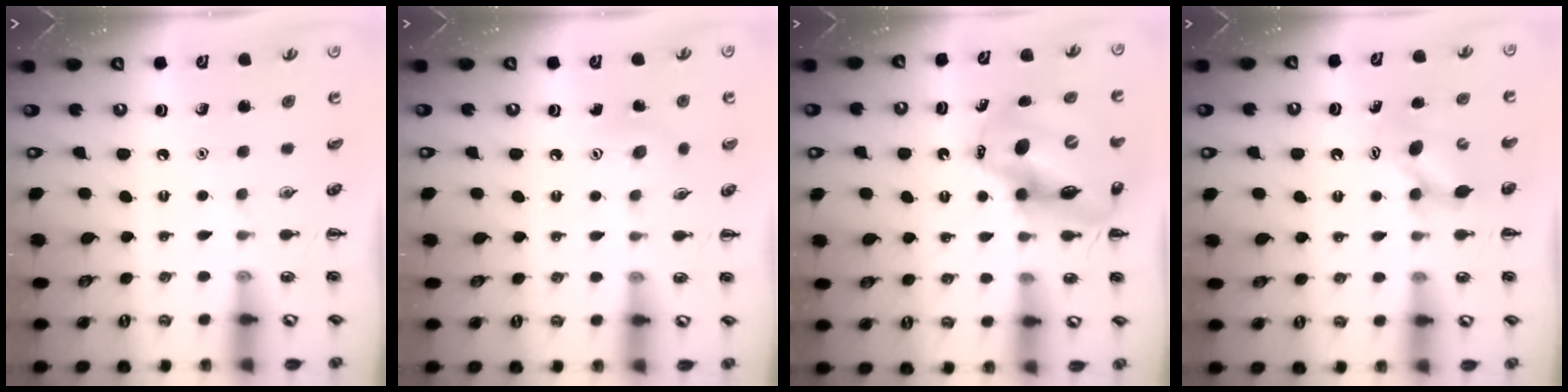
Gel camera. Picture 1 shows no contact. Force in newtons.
{"total": 5.1, "press": 4.9, "slide": 1.4}
{"total": 13.2, "press": 12.8, "slide": 3.6}
{"total": 5.7, "press": 5.7, "slide": 0.5}